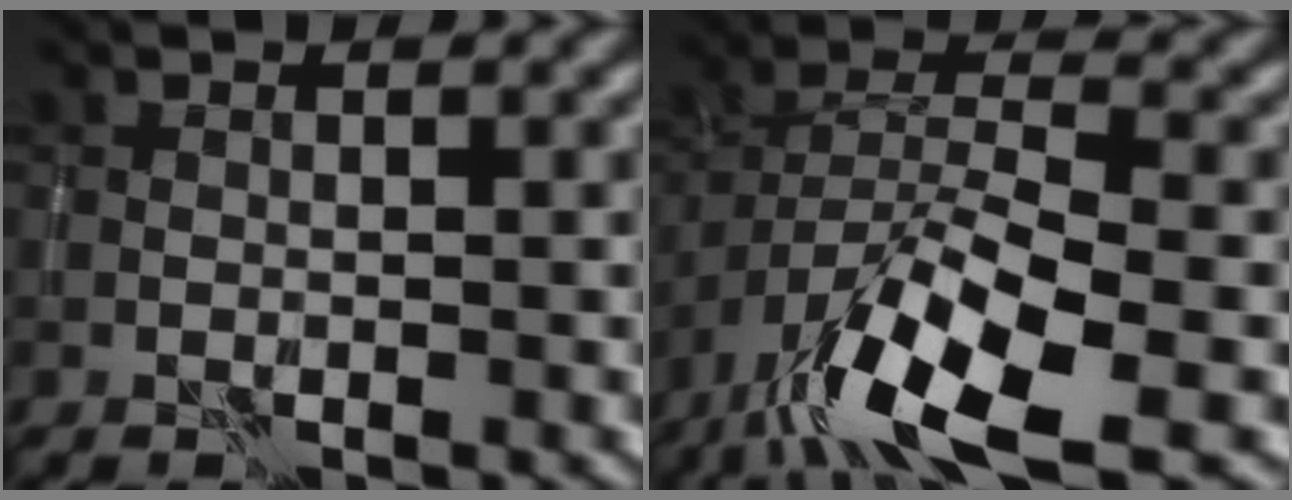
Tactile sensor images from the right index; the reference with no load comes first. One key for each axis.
{"total": 10.8, "fx": -6.2, "fy": 3.2, "fz": 8.3, "tx": -0.152, "ty": -0.004, "tz": -0.116}